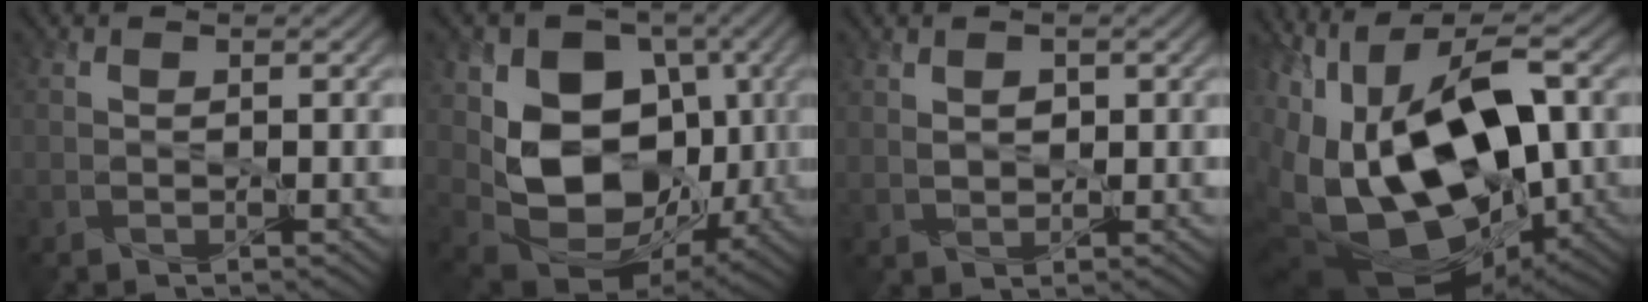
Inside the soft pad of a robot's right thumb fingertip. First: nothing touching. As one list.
[{"total": 14.3, "force": [0.2, 10.7, 9.4], "torque": [-0.175, -0.029, 0.012]}, {"total": 2.3, "force": [0.9, 1.6, 1.3], "torque": [-0.045, -0.002, 0.021]}, {"total": 21.1, "force": [-2.4, 10.9, 17.9], "torque": [-0.327, -0.002, -0.030]}]